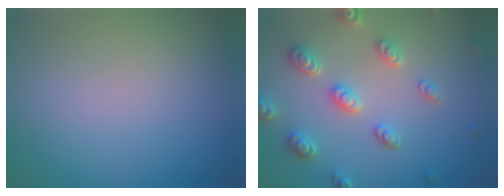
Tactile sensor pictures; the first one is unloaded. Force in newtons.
{"total": 4.6, "press": 3.6, "slide": 2.9}